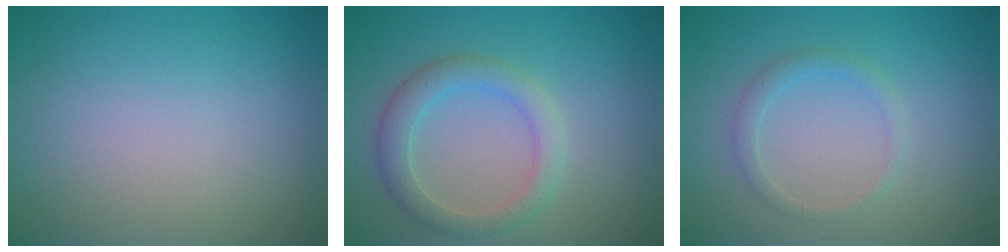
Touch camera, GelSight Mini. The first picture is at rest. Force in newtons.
{"total": 3.1, "press": 3.1, "slide": 0.0}
{"total": 1.4, "press": 1.4, "slide": 0.2}